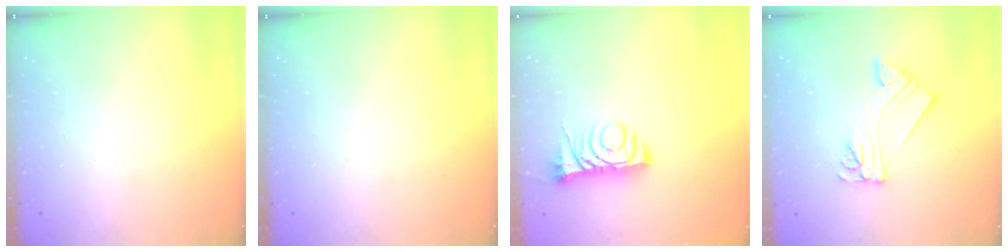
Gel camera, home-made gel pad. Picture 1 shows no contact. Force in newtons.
{"total": 0.0}
{"total": 7.1, "press": 7.0, "slide": 0.9}
{"total": 7.9, "press": 7.9, "slide": 0.8}